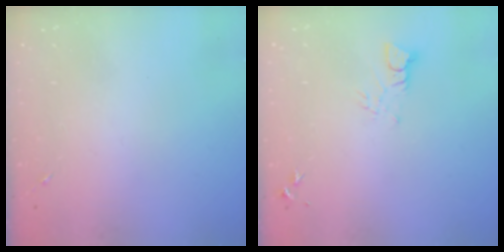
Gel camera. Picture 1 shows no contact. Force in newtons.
{"total": 3.2, "press": 3.2, "slide": 0.2}